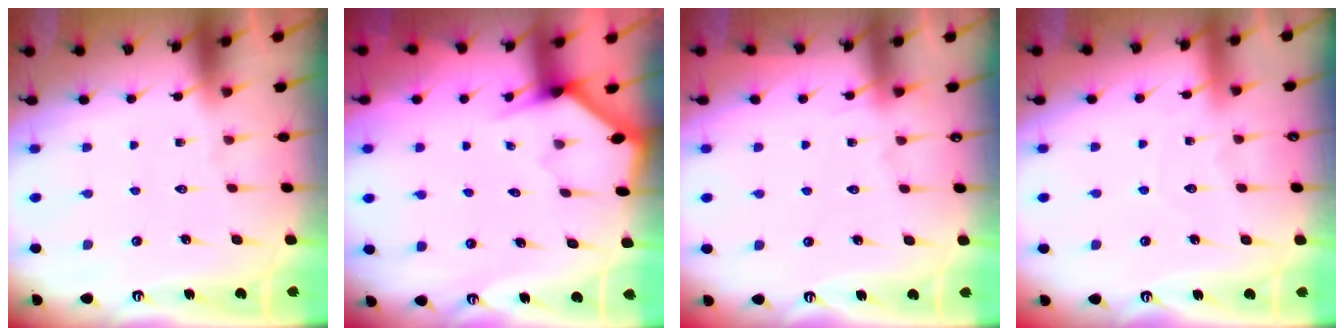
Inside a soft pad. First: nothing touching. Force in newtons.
{"total": 2.9, "press": 2.9, "slide": 0.2}
{"total": 3.9, "press": 3.9, "slide": 0.5}
{"total": 4.4, "press": 4.4, "slide": 0.5}